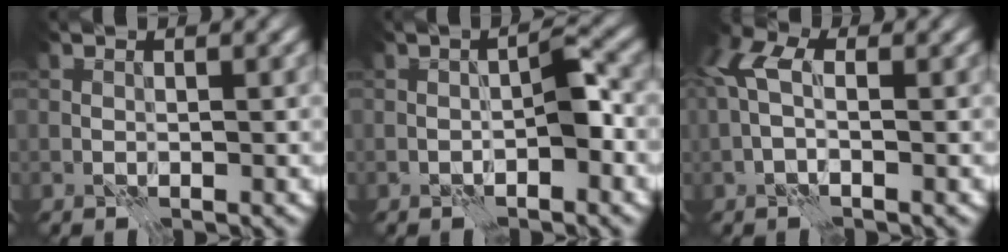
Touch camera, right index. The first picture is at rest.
{"total": 2.3, "force": [-0.5, 0.4, 2.2], "torque": [-0.031, 0.011, -0.010]}
{"total": 3.9, "force": [0.2, 2.2, 3.2], "torque": [-0.076, 0.013, -0.008]}